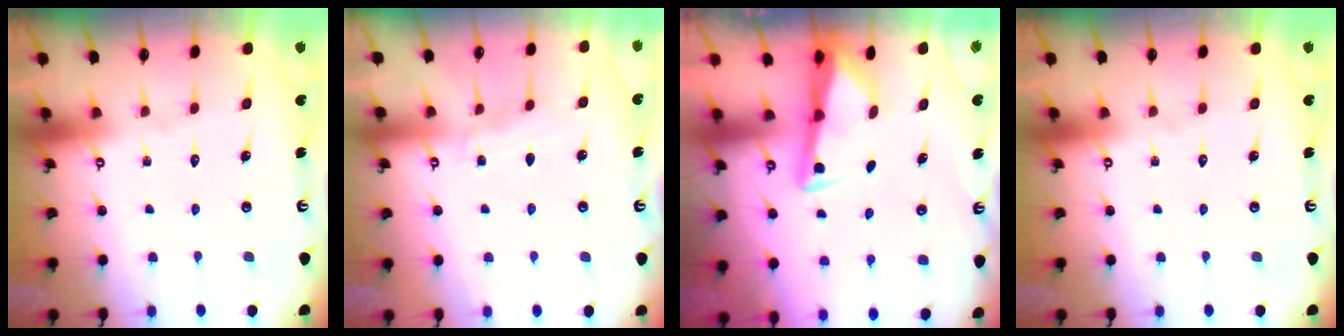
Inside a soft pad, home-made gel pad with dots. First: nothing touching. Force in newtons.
{"total": 4.7, "press": 4.7, "slide": 0.4}
{"total": 2.9, "press": 2.9, "slide": 0.4}
{"total": 0.0}